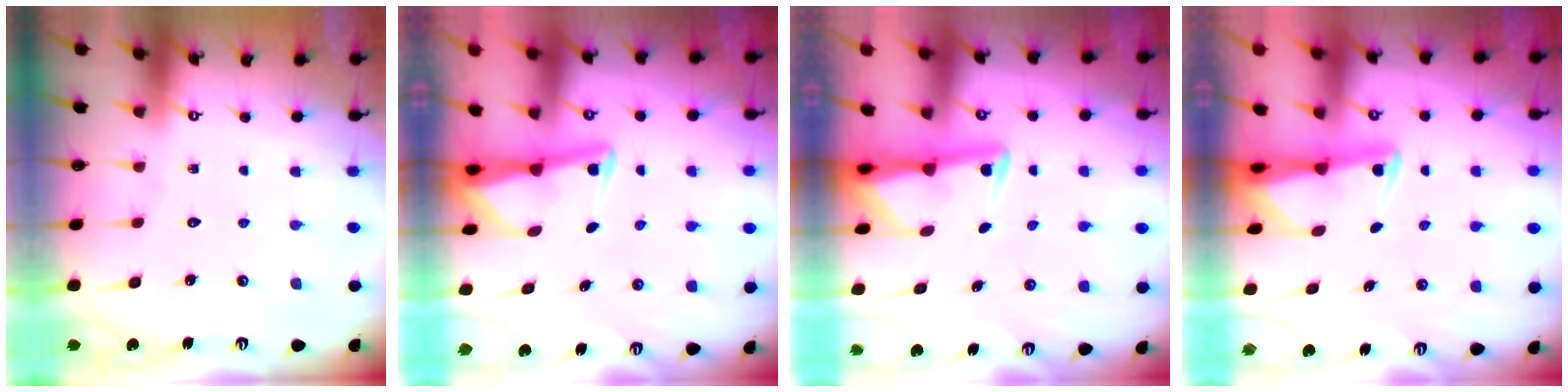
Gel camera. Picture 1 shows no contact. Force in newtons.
{"total": 3.0, "press": 3.0, "slide": 0.4}
{"total": 2.9, "press": 2.8, "slide": 0.6}
{"total": 2.4, "press": 2.3, "slide": 0.5}